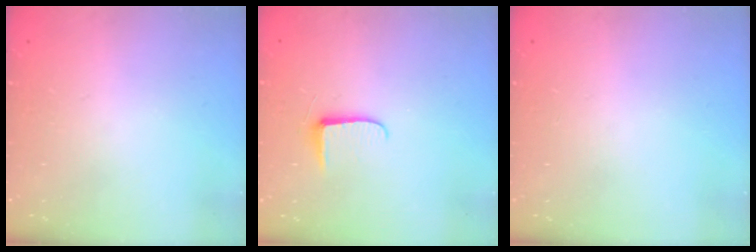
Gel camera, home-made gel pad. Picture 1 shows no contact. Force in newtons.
{"total": 5.6, "press": 5.6, "slide": 0.7}
{"total": 0.0}